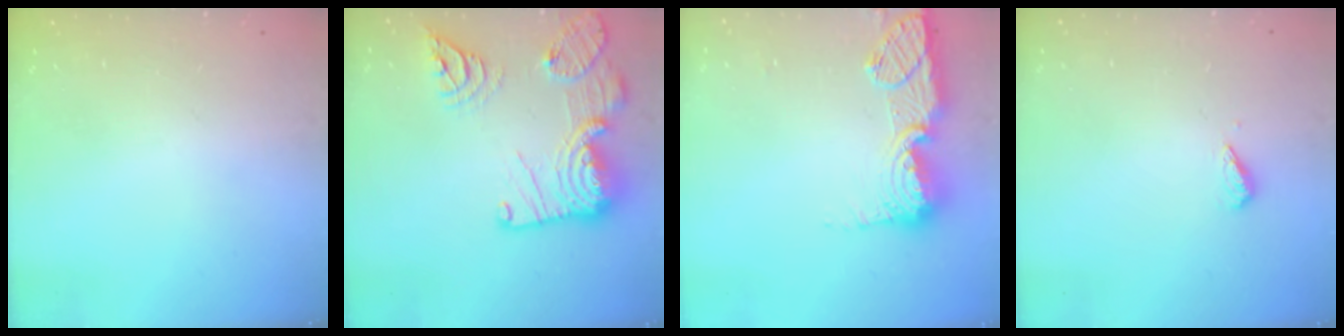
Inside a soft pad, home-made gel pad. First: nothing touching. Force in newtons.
{"total": 22.9, "press": 22.8, "slide": 2.3}
{"total": 15.4, "press": 15.4, "slide": 1.2}
{"total": 2.7, "press": 2.7, "slide": 0.6}